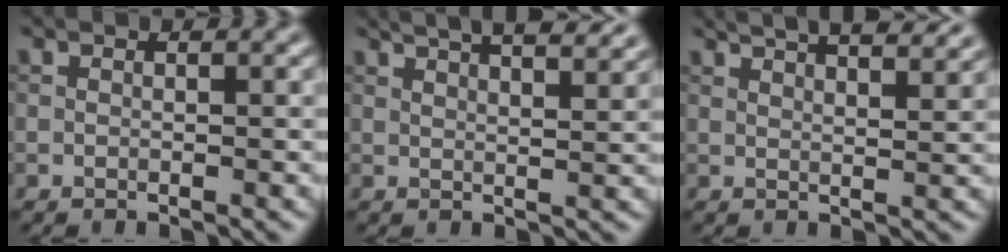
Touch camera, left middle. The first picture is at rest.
{"total": 8.9, "force": [6.4, 3.1, 5.4], "torque": [-0.039, 0.040, 0.053]}
{"total": 8.2, "force": [6.0, 2.7, 4.8], "torque": [-0.031, 0.035, 0.048]}